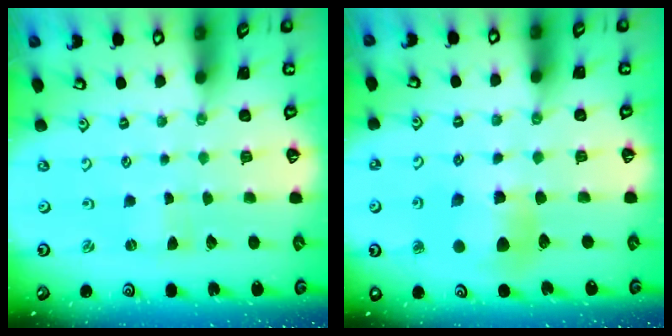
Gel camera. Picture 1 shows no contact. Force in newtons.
{"total": 9.7, "press": 9.6, "slide": 1.0}